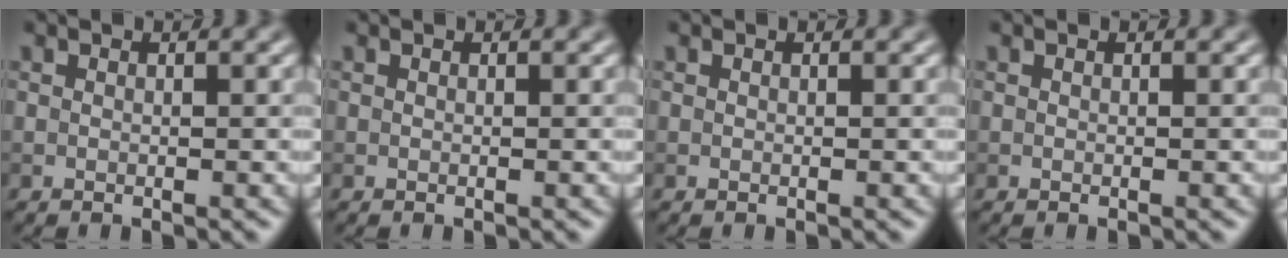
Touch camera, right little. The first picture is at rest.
{"total": 0.0}
{"total": 0.0}
{"total": 0.0}